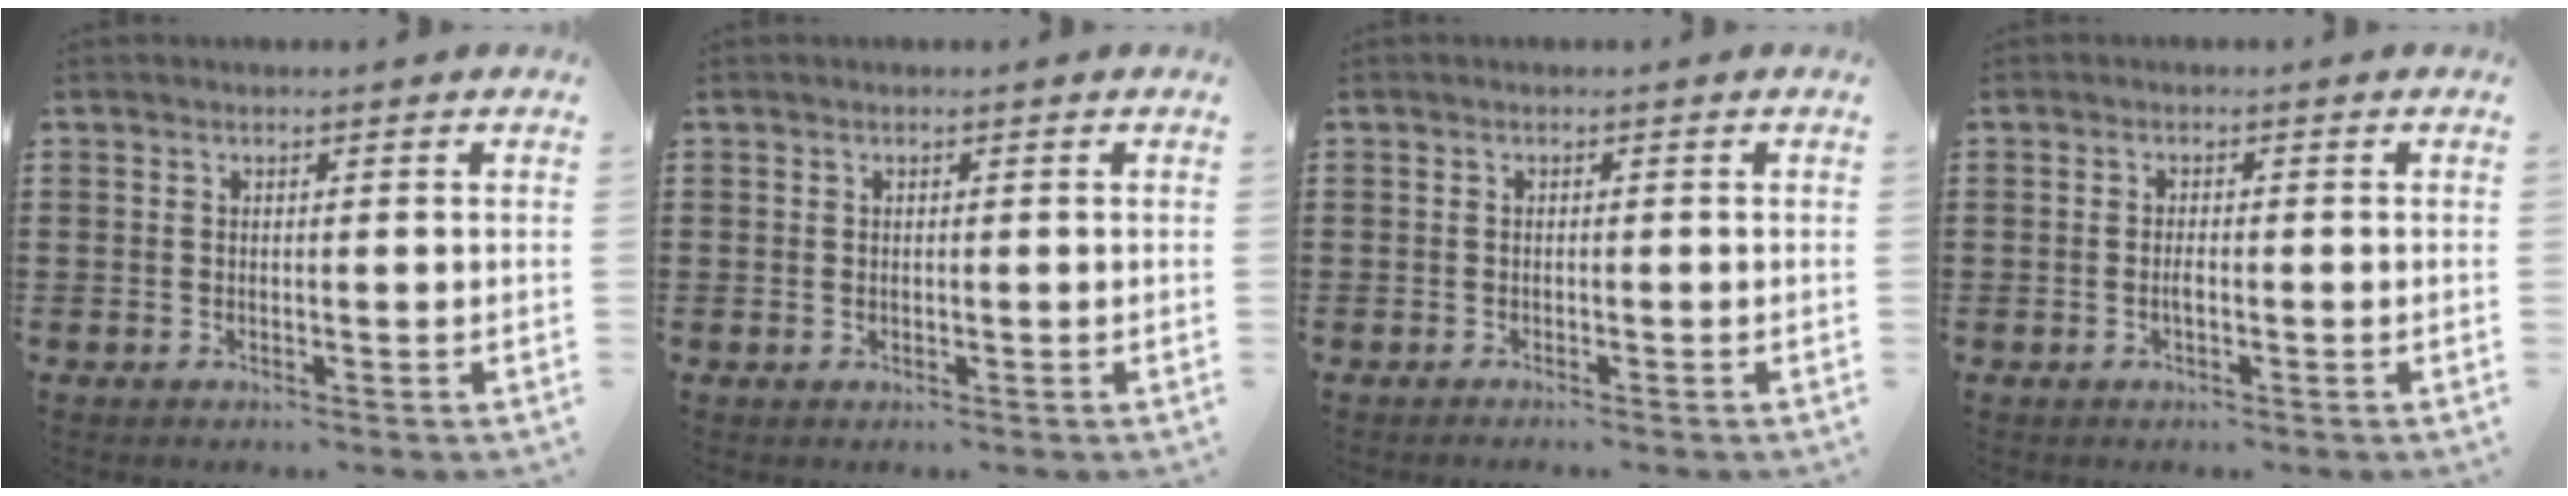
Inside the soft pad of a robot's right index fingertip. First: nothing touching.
{"total": 0.0}
{"total": 0.6, "force": [-0.6, -0.2, 0.1], "torque": [-0.005, -0.005, -0.010]}
{"total": 1.3, "force": [-0.4, 0.4, 1.2], "torque": [-0.024, 0.000, -0.006]}